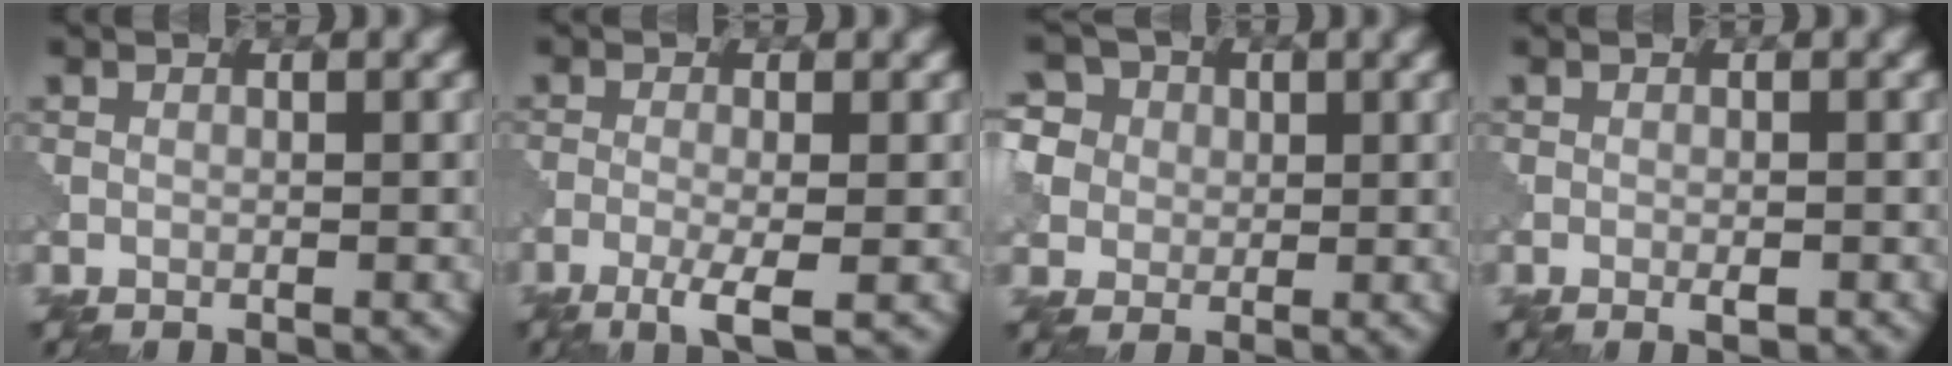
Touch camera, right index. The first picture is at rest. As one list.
[{"total": 3.2, "force": [-2.0, 0.4, 2.5], "torque": [-0.049, -0.005, -0.038]}, {"total": 6.3, "force": [2.2, 5.6, 1.9], "torque": [-0.064, 0.029, 0.026]}, {"total": 0.8, "force": [-0.7, -0.1, 0.3], "torque": [-0.004, -0.005, -0.005]}]